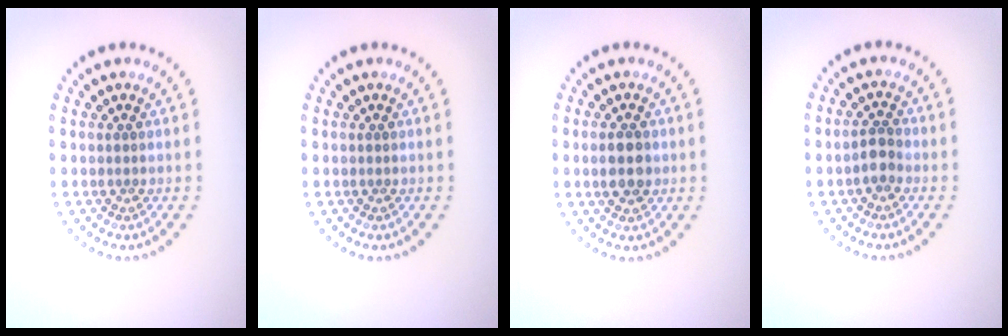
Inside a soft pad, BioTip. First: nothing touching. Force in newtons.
{"total": 0.0}
{"total": 2.9, "press": 2.9, "slide": 0.1}
{"total": 1.8, "press": 1.5, "slide": 0.9}